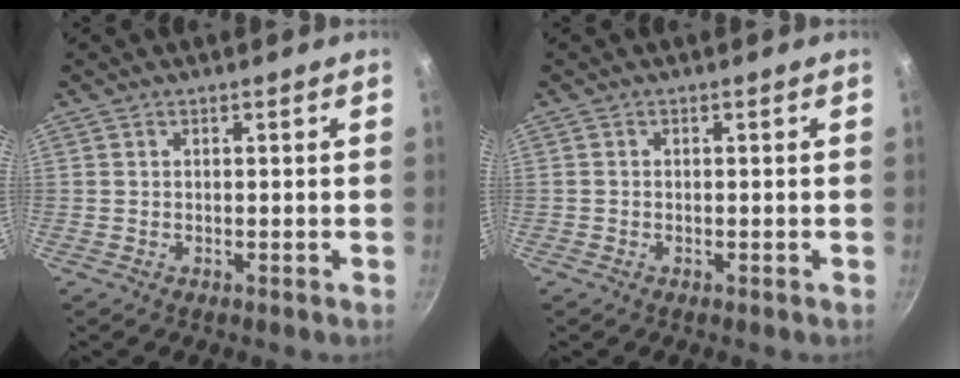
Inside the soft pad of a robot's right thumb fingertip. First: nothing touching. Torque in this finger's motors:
{"motor_torque": [-0.12, 0.06, -0.35, 0.18, 0.02]}